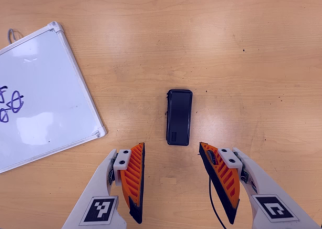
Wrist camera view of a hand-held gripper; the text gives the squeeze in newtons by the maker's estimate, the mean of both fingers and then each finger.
{"total": 0.0}